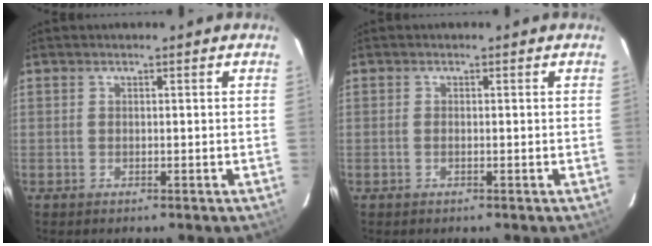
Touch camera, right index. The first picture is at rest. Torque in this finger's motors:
{"motor_torque": [0.07, 0.08, -0.03, 0.01]}